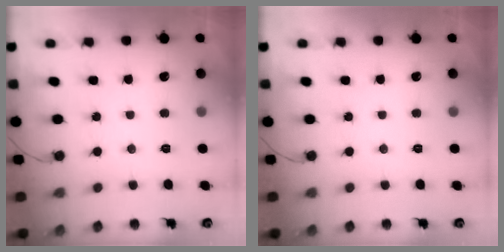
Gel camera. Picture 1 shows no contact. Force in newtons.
{"total": 0.0}